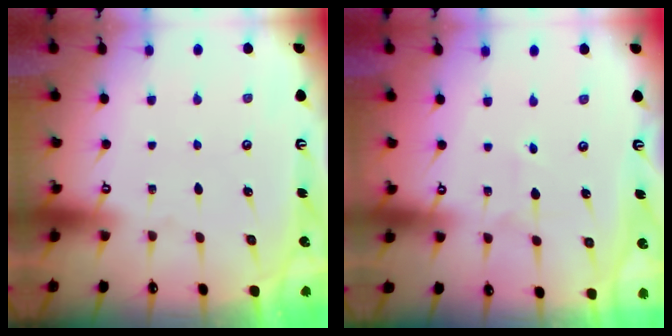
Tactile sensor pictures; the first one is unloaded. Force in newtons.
{"total": 2.1, "press": 2.1, "slide": 0.2}